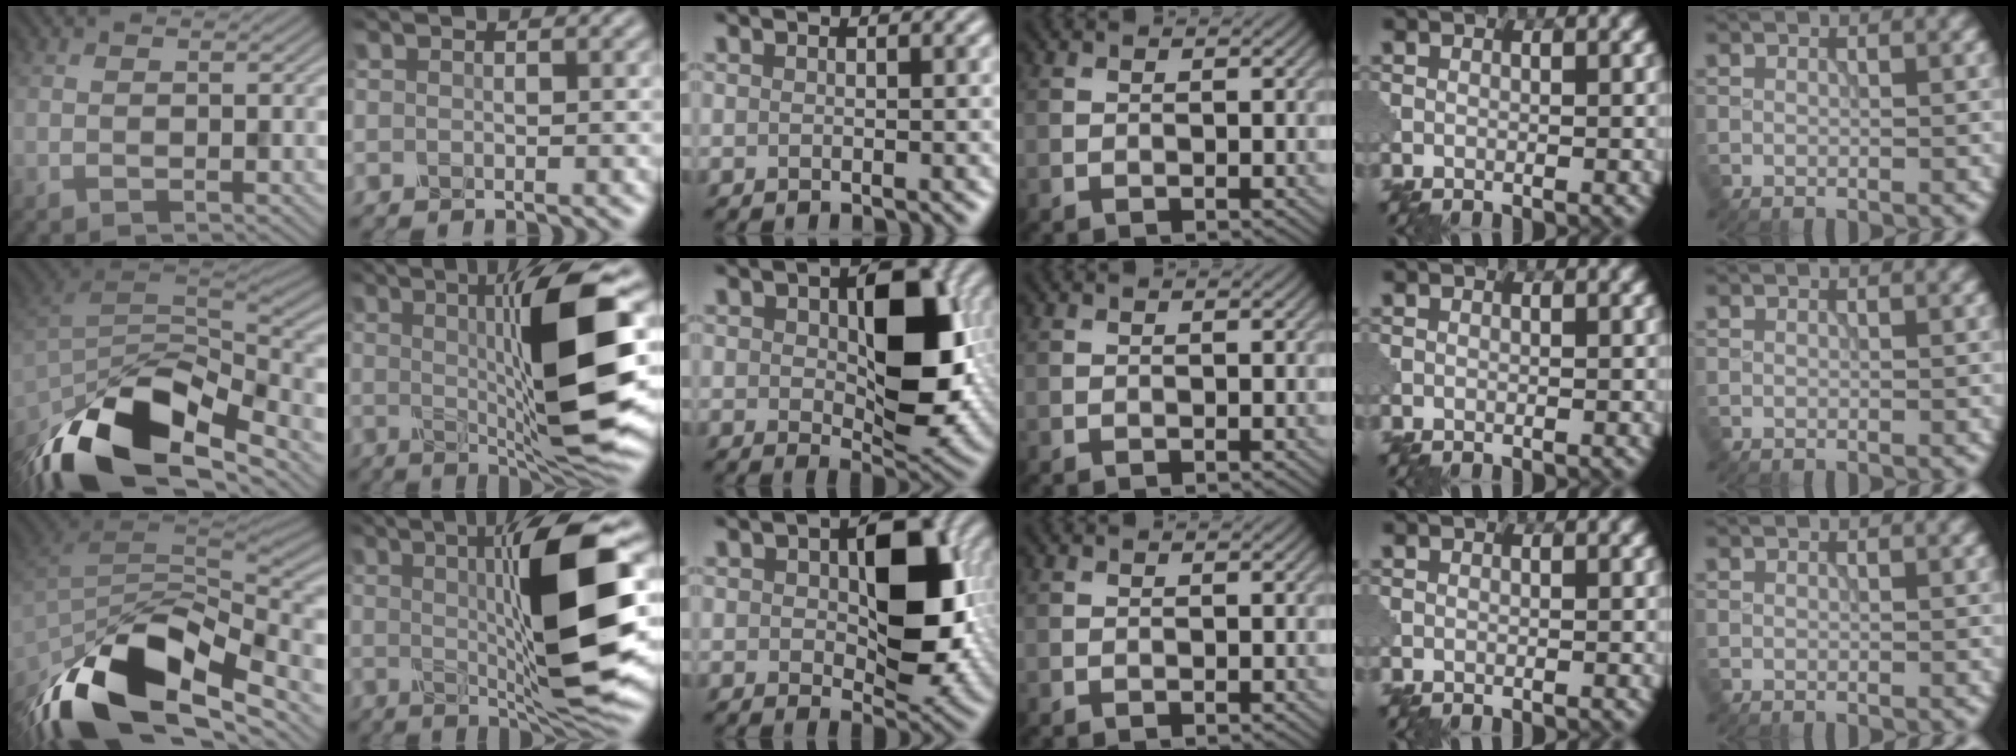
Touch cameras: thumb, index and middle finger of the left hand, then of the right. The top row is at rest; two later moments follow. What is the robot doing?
{"motion": "shake", "object": "sieve"}